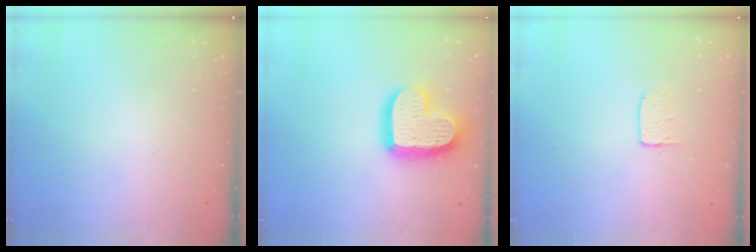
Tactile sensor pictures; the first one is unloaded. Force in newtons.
{"total": 17.7, "press": 17.7, "slide": 1.5}
{"total": 3.4, "press": 3.4, "slide": 0.3}